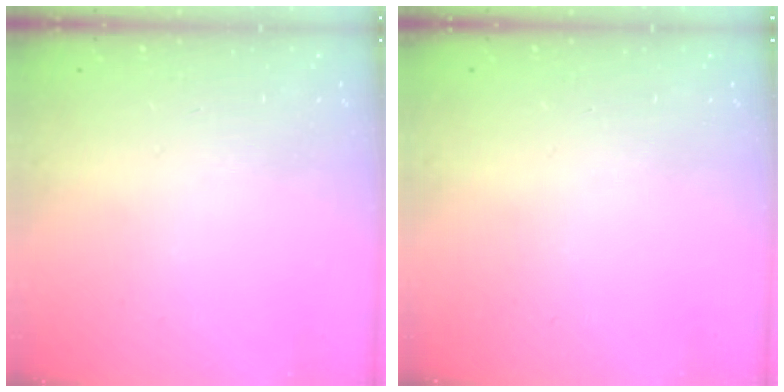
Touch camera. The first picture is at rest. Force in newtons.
{"total": 0.0}